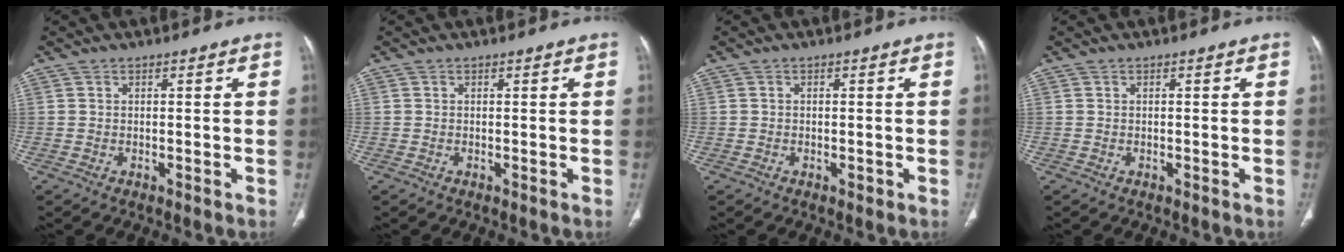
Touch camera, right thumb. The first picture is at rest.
{"total": 0.0}
{"total": 0.7, "force": [-0.3, 0.5, 0.4], "torque": [-0.005, 0.000, -0.005]}
{"total": 0.0}